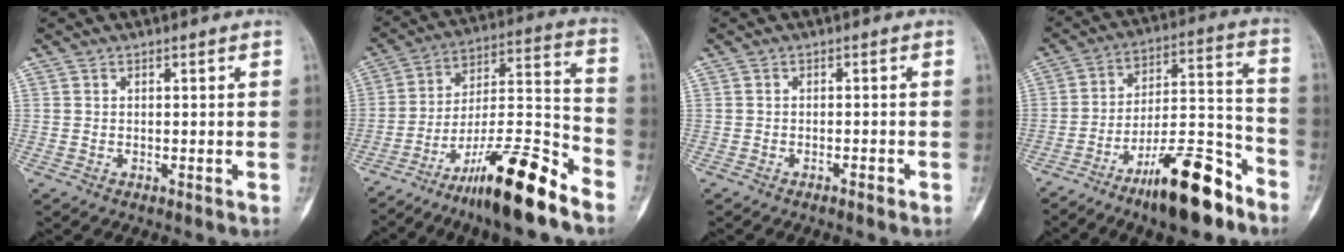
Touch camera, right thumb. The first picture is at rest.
{"total": 19.0, "force": [-13.3, 2.7, 13.2], "torque": [-0.233, 0.088, -0.223]}
{"total": 1.0, "force": [-0.8, 0.2, 0.6], "torque": [-0.016, 0.007, -0.012]}
{"total": 17.3, "force": [-11.3, 5.0, 12.0], "torque": [-0.179, 0.090, -0.189]}